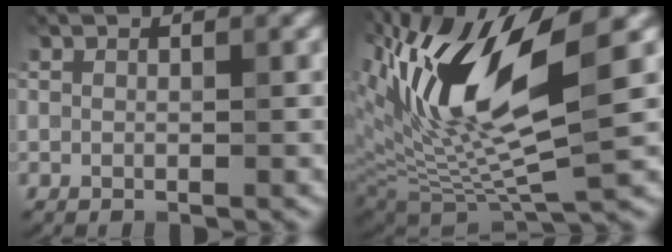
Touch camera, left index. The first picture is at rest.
{"total": 13.8, "force": [4.6, 4.2, 12.3], "torque": [-0.240, 0.000, 0.084]}